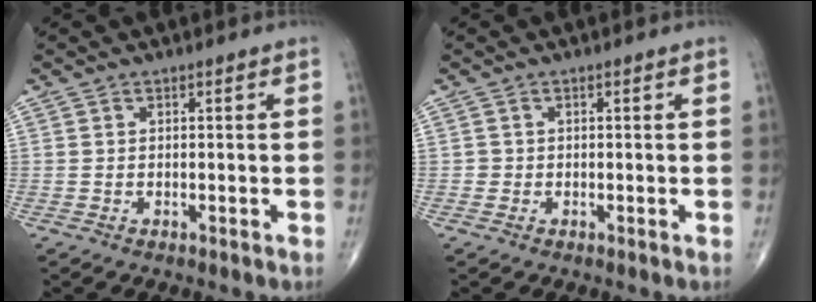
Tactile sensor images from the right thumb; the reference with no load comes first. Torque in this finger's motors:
{"motor_torque": [-0.02, 0.22, 0.17, 0.02, 0.02]}